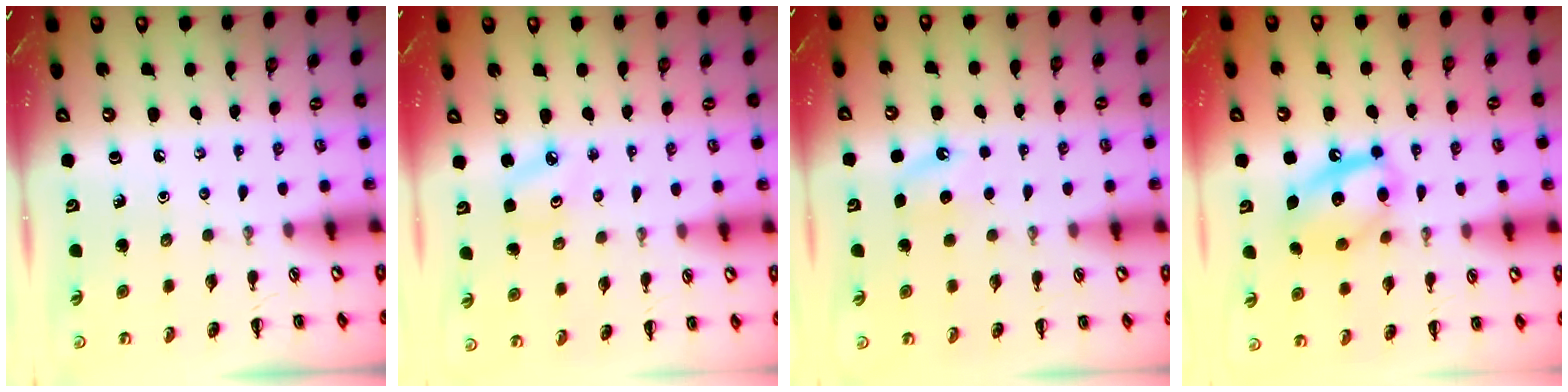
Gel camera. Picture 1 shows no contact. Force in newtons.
{"total": 3.9, "press": 3.7, "slide": 1.1}
{"total": 4.1, "press": 3.9, "slide": 1.1}
{"total": 13.3, "press": 13.1, "slide": 2.4}